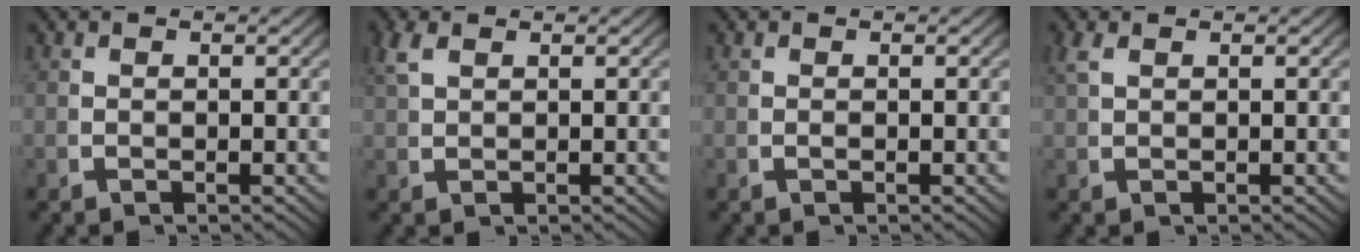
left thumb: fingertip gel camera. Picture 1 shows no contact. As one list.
[{"total": 1.6, "force": [1.4, 0.3, 0.7], "torque": [-0.021, 0.003, 0.037]}, {"total": 0.0}, {"total": 1.1, "force": [0.9, 0.2, 0.6], "torque": [-0.018, 0.001, 0.026]}]